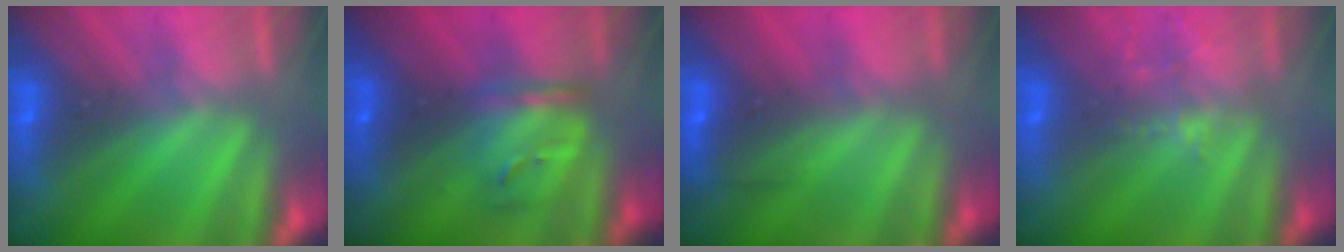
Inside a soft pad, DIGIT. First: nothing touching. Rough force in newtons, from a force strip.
{"total": 3.6}
{"total": 2.2}
{"total": 1.6}